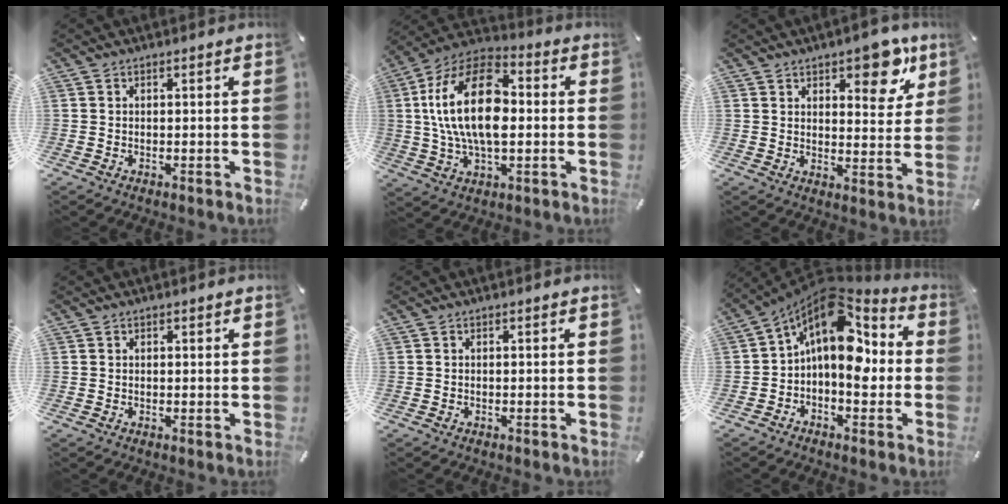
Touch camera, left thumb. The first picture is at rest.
{"total": 19.8, "force": [0.9, 11.7, 15.9], "torque": [-0.320, 0.005, 0.009]}
{"total": 10.4, "force": [6.9, 5.1, 5.8], "torque": [-0.046, -0.046, 0.112]}
{"total": 0.8, "force": [0.5, 0.6, 0.2], "torque": [-0.003, 0.002, 0.009]}
{"total": 0.0}
{"total": 14.5, "force": [1.8, 9.1, 11.0], "torque": [-0.181, -0.034, 0.024]}